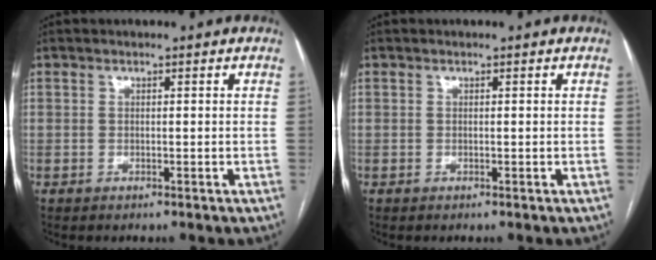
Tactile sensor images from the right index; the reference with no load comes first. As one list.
[{"total": 0.0}]